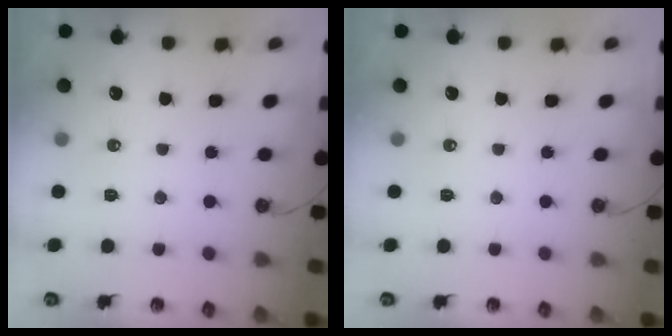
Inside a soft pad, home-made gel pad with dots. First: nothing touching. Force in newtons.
{"total": 0.0}